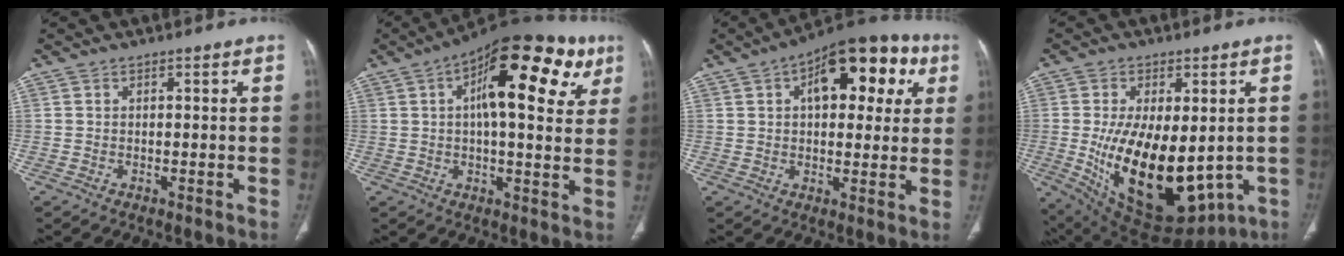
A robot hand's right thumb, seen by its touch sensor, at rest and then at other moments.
{"total": 22.9, "force": [8.3, 9.7, 19.0], "torque": [-0.240, 0.011, 0.110]}
{"total": 19.1, "force": [6.6, 9.9, 15.0], "torque": [-0.158, 0.016, 0.085]}
{"total": 22.5, "force": [-3.2, 12.1, 18.7], "torque": [-0.309, -0.025, -0.010]}